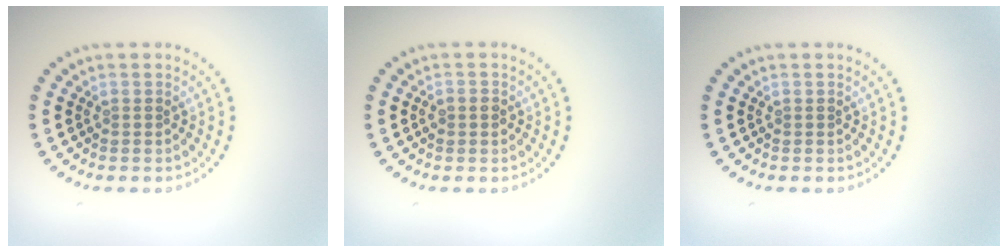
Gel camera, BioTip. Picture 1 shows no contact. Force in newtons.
{"total": 1.1, "press": 1.1, "slide": 0.3}
{"total": 0.0}